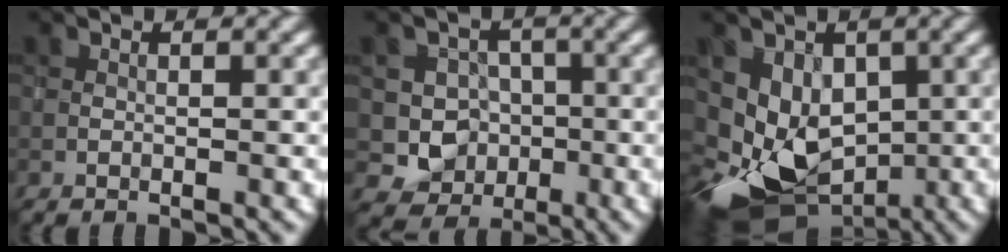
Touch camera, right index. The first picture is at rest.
{"total": 4.5, "force": [-0.5, 4.2, 1.3], "torque": [0.005, 0.000, -0.027]}
{"total": 8.2, "force": [-0.8, 6.3, 5.2], "torque": [-0.103, -0.018, -0.016]}